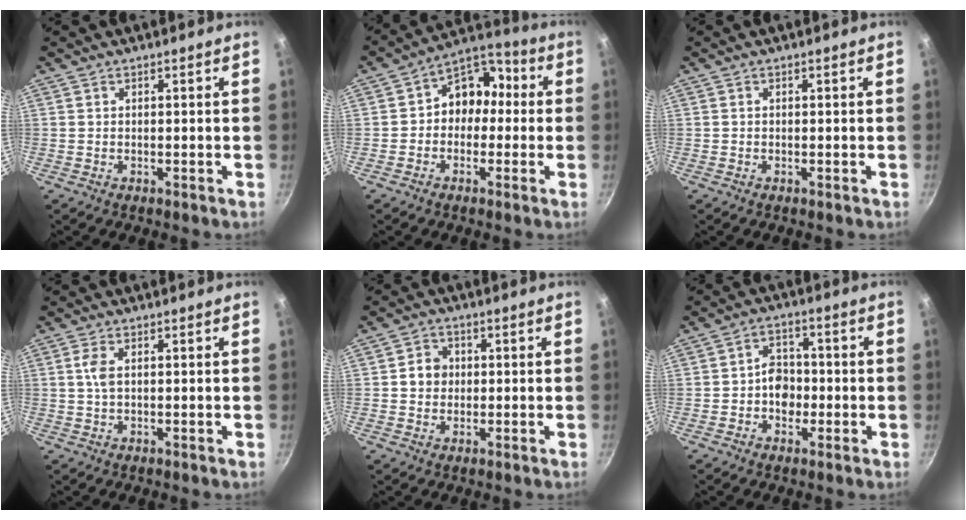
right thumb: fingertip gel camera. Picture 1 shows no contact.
{"total": 8.2, "force": [0.1, 6.4, 5.2], "torque": [-0.020, 0.027, -0.016]}
{"total": 0.0}
{"total": 2.9, "force": [0.5, 1.3, 2.5], "torque": [-0.056, 0.005, 0.009]}
{"total": 4.4, "force": [0.3, 4.0, 1.9], "torque": [-0.004, 0.006, -0.002]}
{"total": 6.1, "force": [-1.1, 4.9, 3.5], "torque": [-0.016, 0.018, -0.023]}